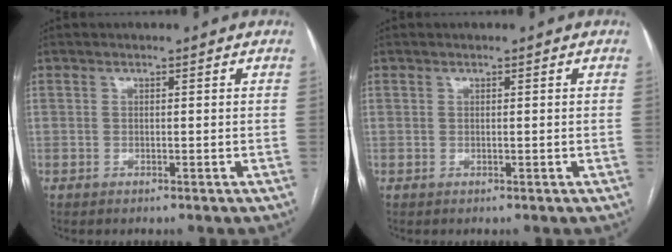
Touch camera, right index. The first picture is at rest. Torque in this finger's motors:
{"motor_torque": [0.01, -0.01, 0.03, 0.01]}